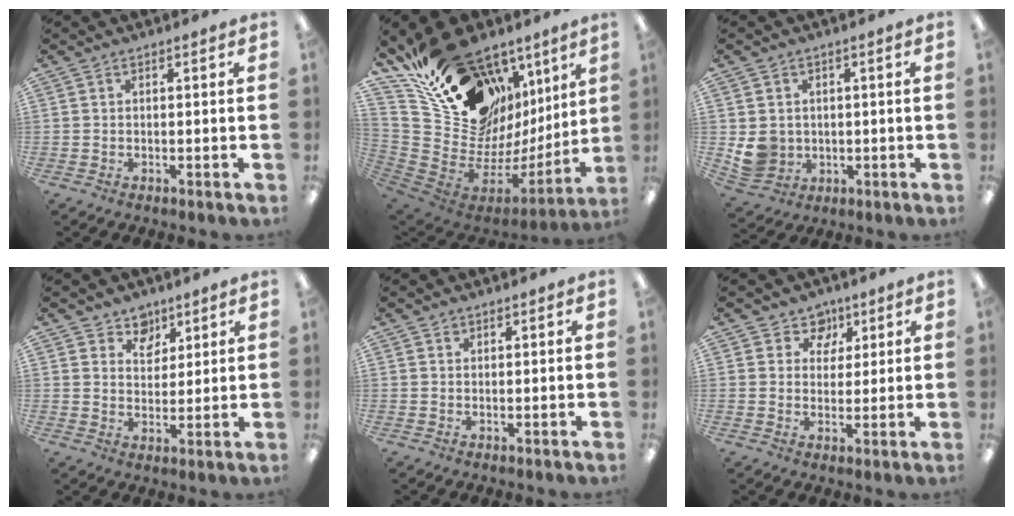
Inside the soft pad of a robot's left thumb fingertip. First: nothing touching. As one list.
[{"total": 23.2, "force": [16.4, 13.0, 10.0], "torque": [-0.156, -0.127, 0.333]}, {"total": 6.8, "force": [0.6, 6.5, 1.9], "torque": [-0.045, 0.002, 0.021]}, {"total": 6.0, "force": [4.4, 4.1, 0.5], "torque": [-0.010, -0.027, 0.081]}, {"total": 0.7, "force": [0.5, 0.4, 0.1], "torque": [-0.002, 0.000, 0.011]}, {"total": 5.8, "force": [3.2, 4.8, 0.7], "torque": [-0.006, -0.021, 0.056]}]